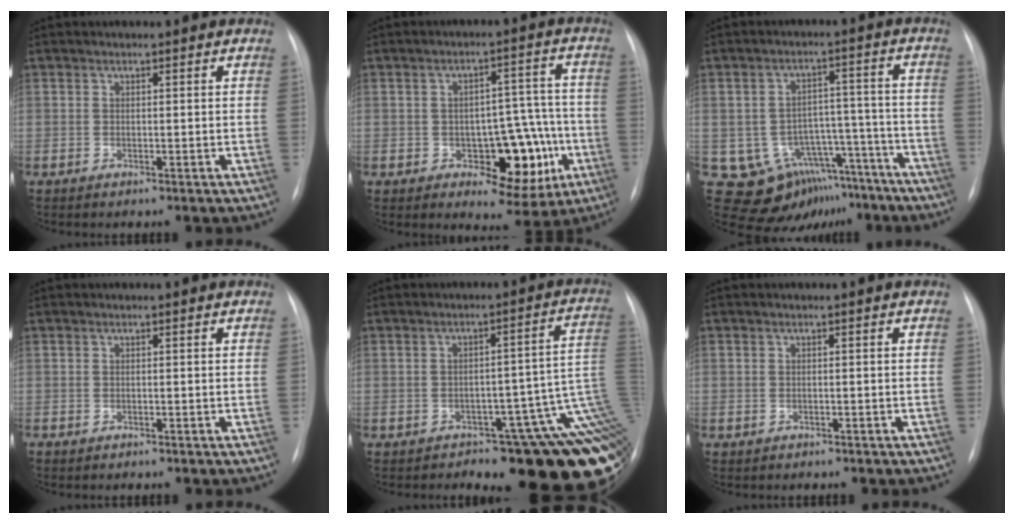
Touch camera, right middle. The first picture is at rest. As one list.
[{"total": 11.3, "force": [-3.3, 5.8, 9.2], "torque": [-0.108, 0.029, -0.033]}, {"total": 14.5, "force": [-8.7, 10.4, 5.1], "torque": [-0.055, 0.064, -0.103]}, {"total": 0.7, "force": [-0.7, 0.2, 0.2], "torque": [-0.004, 0.001, -0.008]}, {"total": 16.3, "force": [-7.7, 5.6, 13.3], "torque": [-0.044, 0.061, -0.082]}, {"total": 1.1, "force": [-0.8, 0.8, 0.1], "torque": [-0.007, 0.005, -0.007]}]